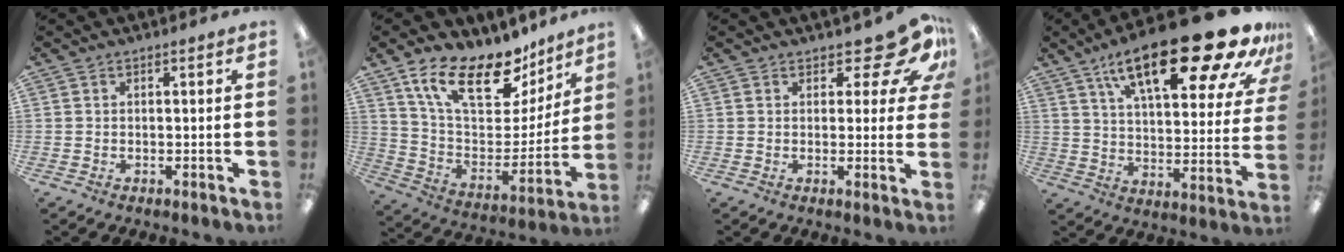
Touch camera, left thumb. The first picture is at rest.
{"total": 21.9, "force": [14.8, 10.0, 12.7], "torque": [-0.217, -0.085, 0.261]}
{"total": 9.4, "force": [6.1, 4.2, 5.8], "torque": [-0.074, -0.035, 0.108]}
{"total": 26.4, "force": [16.6, 8.4, 18.8], "torque": [-0.278, -0.103, 0.262]}